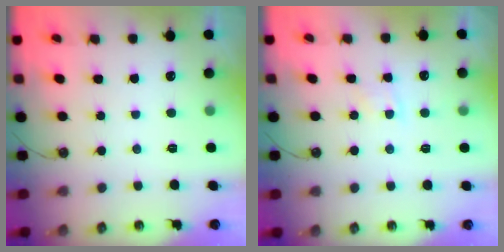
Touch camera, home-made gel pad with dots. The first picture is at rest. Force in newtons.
{"total": 4.7, "press": 4.6, "slide": 0.5}